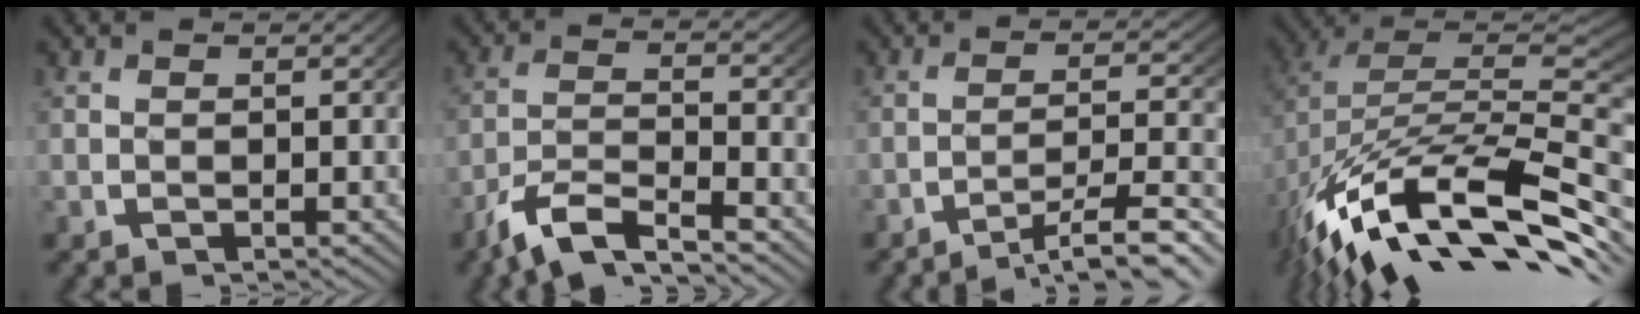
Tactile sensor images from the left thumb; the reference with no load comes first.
{"total": 7.6, "force": [-4.7, 4.1, 4.4], "torque": [-0.099, -0.024, -0.073]}
{"total": 6.2, "force": [-3.6, 2.6, 4.3], "torque": [-0.067, -0.019, -0.045]}
{"total": 18.4, "force": [-6.4, 11.7, 12.7], "torque": [-0.245, -0.052, -0.076]}